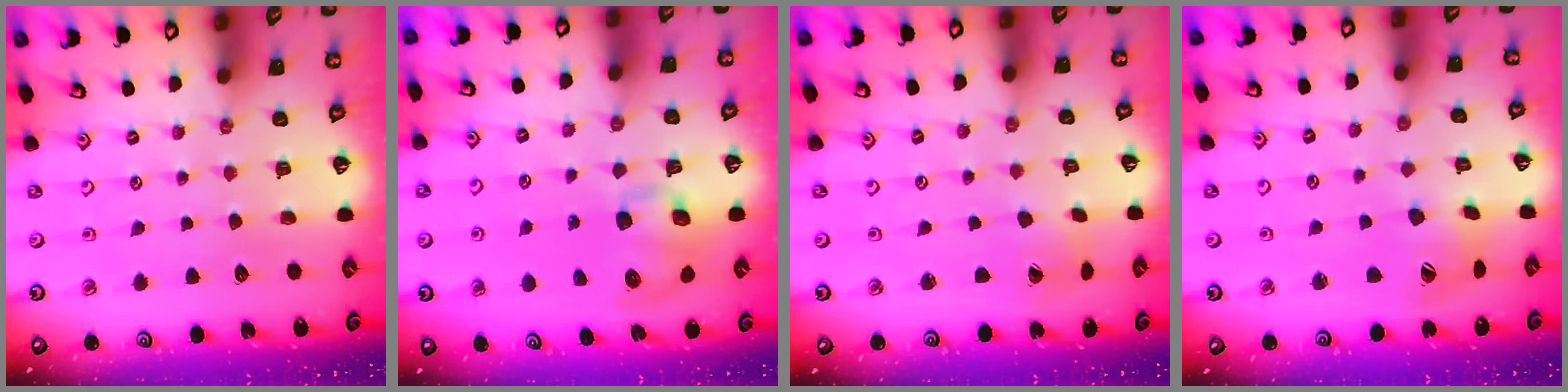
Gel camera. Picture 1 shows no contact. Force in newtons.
{"total": 9.1, "press": 9.0, "slide": 1.6}
{"total": 2.3, "press": 2.3, "slide": 0.3}
{"total": 11.4, "press": 11.3, "slide": 1.0}